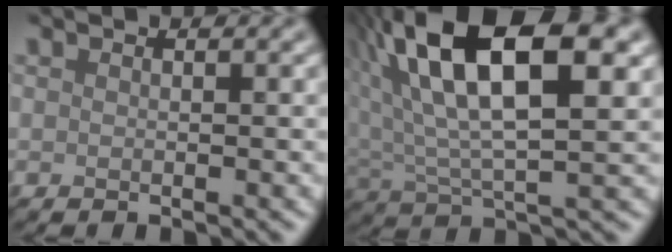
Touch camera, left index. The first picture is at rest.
{"total": 12.6, "force": [5.2, 4.9, 10.3], "torque": [-0.189, 0.023, 0.086]}